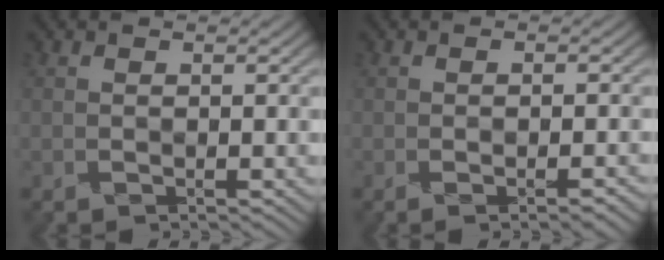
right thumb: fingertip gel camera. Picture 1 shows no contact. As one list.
[{"total": 1.9, "force": [-0.9, 0.2, 1.7], "torque": [-0.026, 0.004, -0.016]}]